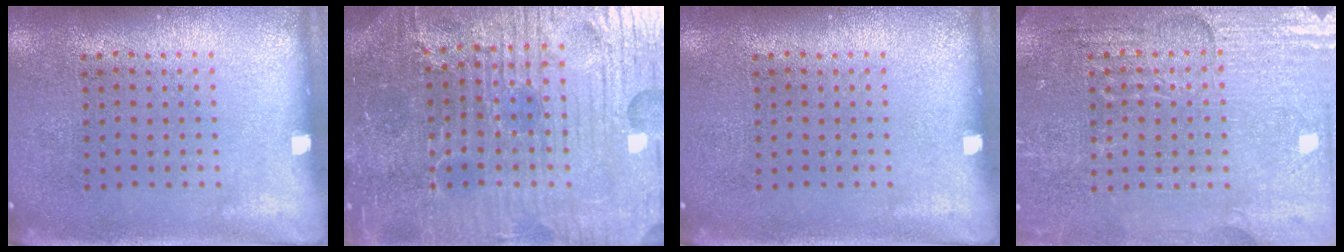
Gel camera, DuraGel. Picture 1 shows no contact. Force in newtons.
{"total": 6.3, "press": 5.7, "slide": 2.5}
{"total": 0.0}
{"total": 3.7, "press": 3.5, "slide": 1.0}